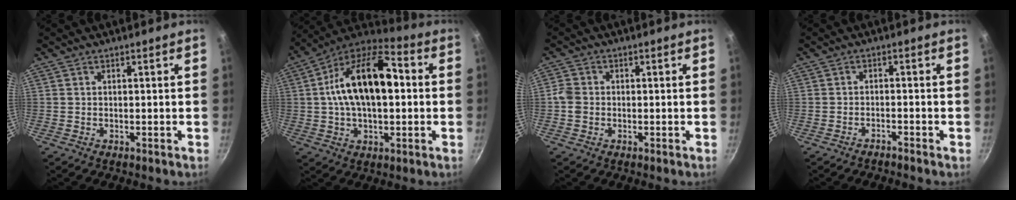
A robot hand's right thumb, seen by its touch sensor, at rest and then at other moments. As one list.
[{"total": 19.9, "force": [2.0, 10.7, 16.6], "torque": [-0.268, 0.031, 0.016]}, {"total": 2.8, "force": [-0.6, 2.4, 1.3], "torque": [-0.025, 0.012, -0.015]}, {"total": 1.5, "force": [-1.5, 0.1, 0.3], "torque": [-0.012, 0.018, -0.020]}]